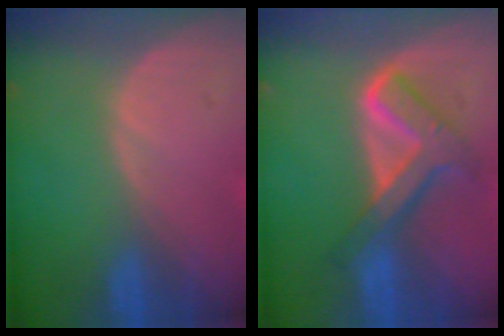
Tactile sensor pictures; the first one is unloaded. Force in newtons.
{"total": 7.2, "press": 7.2, "slide": 0.3}